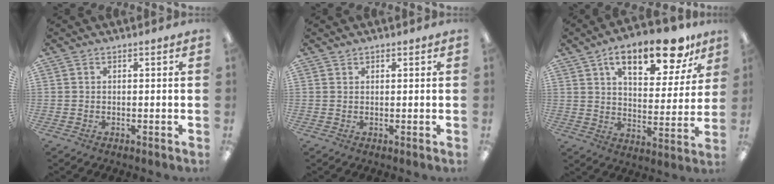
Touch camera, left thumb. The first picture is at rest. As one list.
[{"total": 0.7, "force": [0.7, 0.2, 0.2], "torque": [-0.004, 0.000, 0.013]}, {"total": 17.5, "force": [11.0, 7.6, 11.4], "torque": [-0.156, -0.050, 0.177]}]